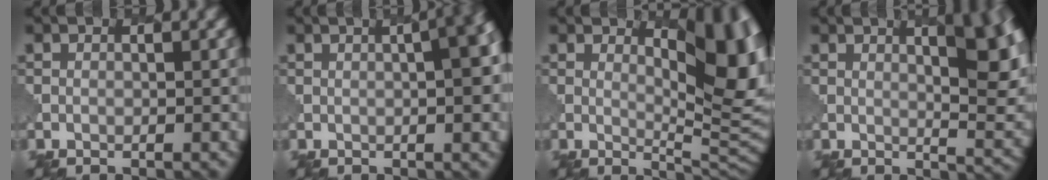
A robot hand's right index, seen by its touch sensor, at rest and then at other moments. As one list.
[{"total": 13.4, "force": [2.0, 6.9, 11.3], "torque": [-0.011, 0.061, -0.022]}, {"total": 9.1, "force": [2.8, 3.0, 8.1], "torque": [-0.107, -0.009, 0.043]}, {"total": 9.9, "force": [3.4, 3.7, 8.5], "torque": [-0.071, 0.012, 0.041]}]